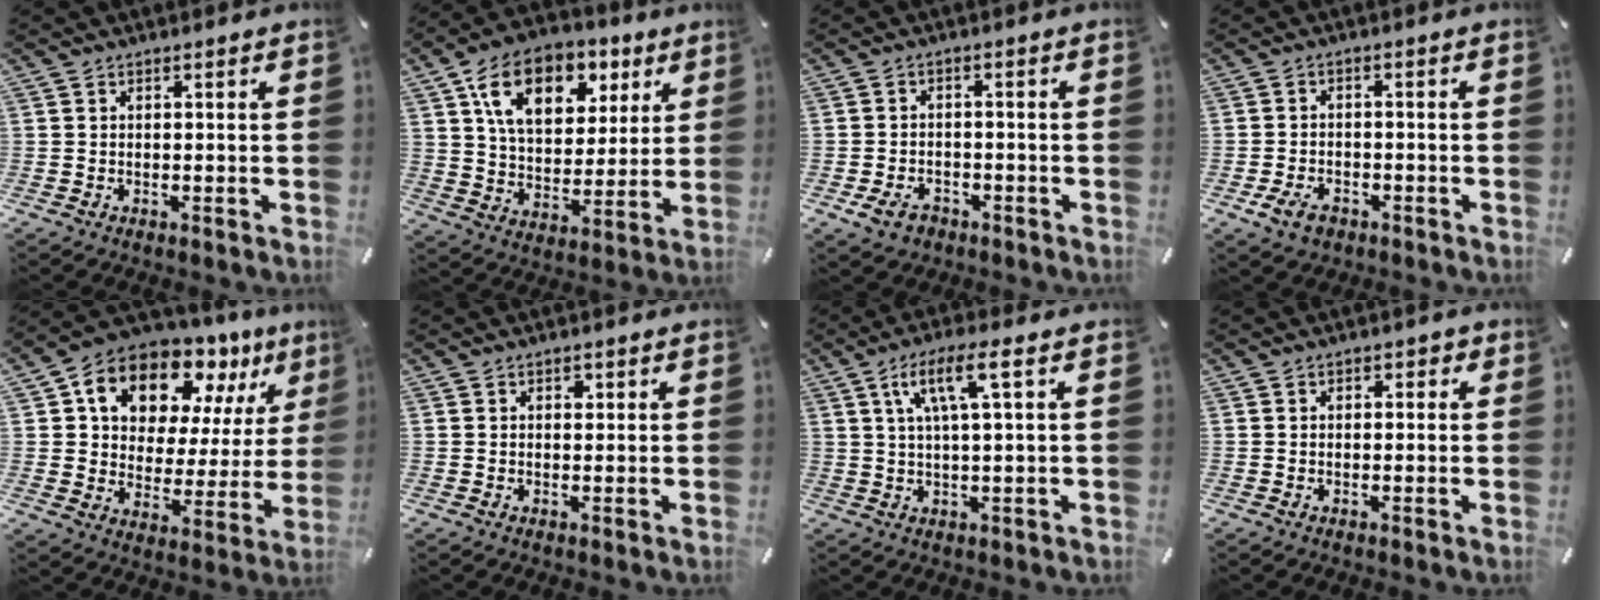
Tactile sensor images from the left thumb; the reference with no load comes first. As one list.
[{"total": 15.5, "force": [7.9, 10.4, 8.4], "torque": [-0.139, -0.028, 0.144]}, {"total": 4.4, "force": [-2.5, 3.1, 1.8], "torque": [-0.042, 0.010, -0.048]}, {"total": 4.6, "force": [-2.7, 3.0, 2.2], "torque": [-0.055, 0.008, -0.053]}, {"total": 14.0, "force": [10.3, 8.0, 5.2], "torque": [-0.106, -0.078, 0.185]}, {"total": 1.1, "force": [0.4, 0.9, 0.4], "torque": [-0.001, 0.000, 0.005]}, {"total": 9.0, "force": [3.0, 2.0, 8.2], "torque": [-0.162, 0.006, 0.050]}, {"total": 1.0, "force": [0.1, 0.9, 0.5], "torque": [0.000, 0.005, -0.002]}]